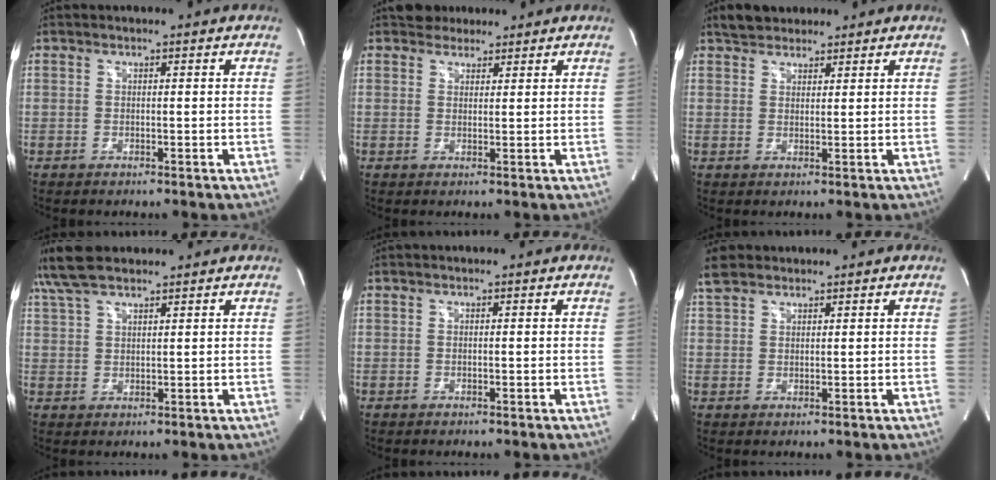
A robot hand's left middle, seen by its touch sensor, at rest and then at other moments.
{"total": 2.9, "force": [2.4, 1.6, 0.0], "torque": [0.003, 0.011, 0.036]}
{"total": 4.3, "force": [3.6, 2.1, 1.3], "torque": [-0.025, 0.018, 0.063]}
{"total": 7.9, "force": [6.6, 1.9, 4.0], "torque": [-0.084, 0.030, 0.127]}
{"total": 0.0}
{"total": 4.3, "force": [3.5, 2.0, 1.5], "torque": [-0.043, 0.019, 0.073]}